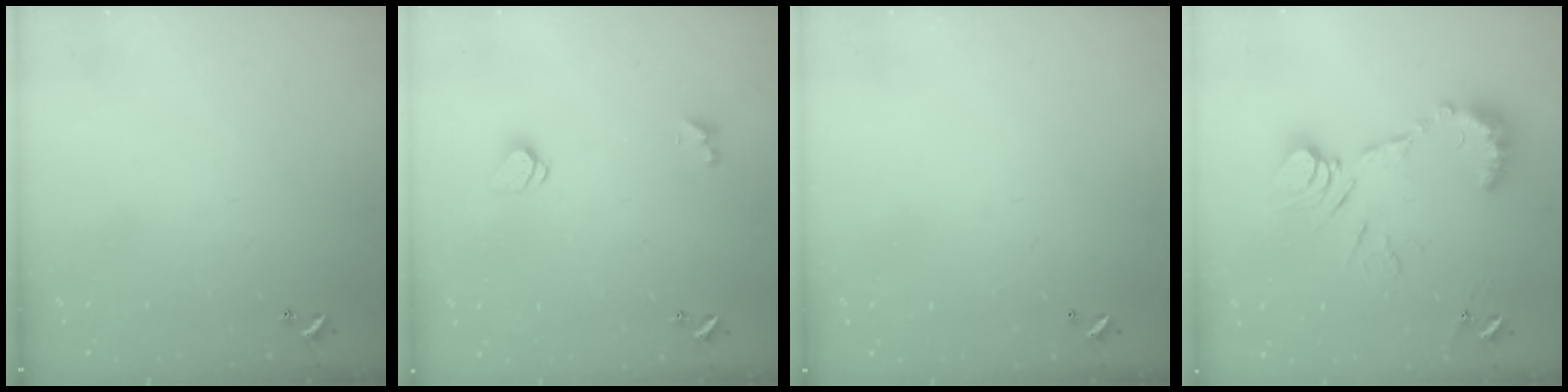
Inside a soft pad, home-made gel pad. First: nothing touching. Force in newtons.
{"total": 1.5, "press": 1.4, "slide": 0.5}
{"total": 2.8, "press": 2.8, "slide": 0.1}
{"total": 13.4, "press": 13.3, "slide": 1.4}